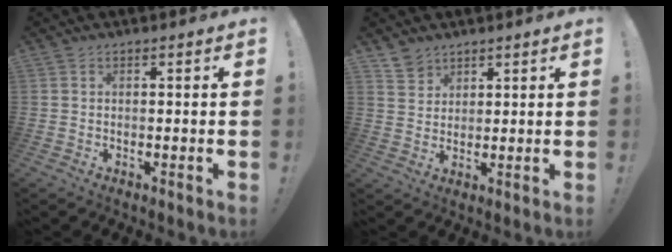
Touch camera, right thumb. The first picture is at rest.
{"total": 5.1, "force": [4.0, 3.0, 0.7], "torque": [-0.005, -0.027, 0.075]}